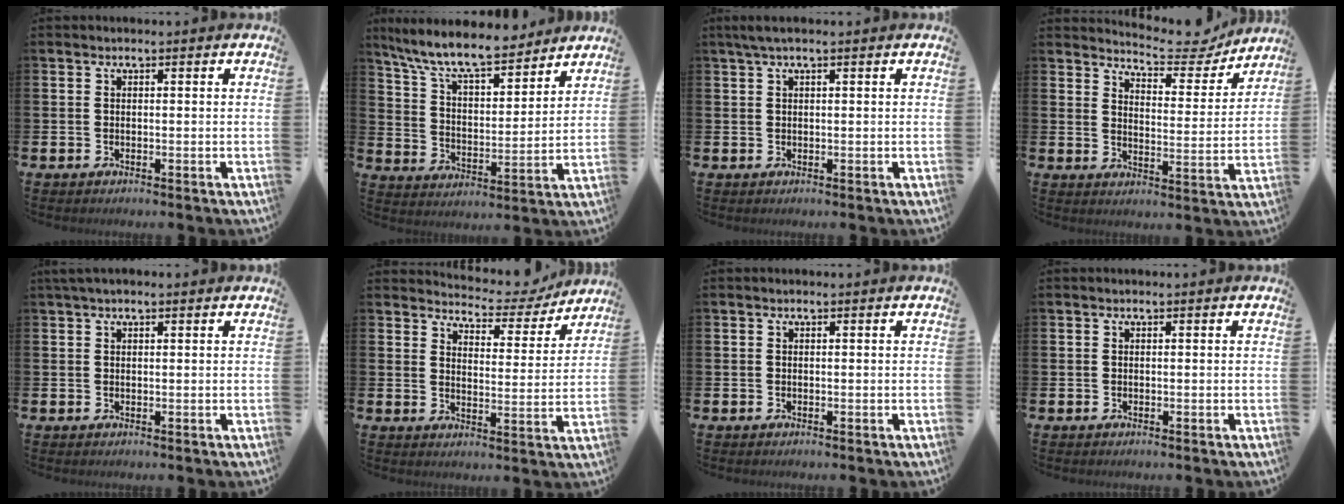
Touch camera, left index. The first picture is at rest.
{"total": 9.7, "force": [8.8, 2.0, 3.6], "torque": [-0.105, -0.054, 0.154]}
{"total": 1.7, "force": [1.0, 0.1, 1.4], "torque": [-0.033, 0.007, 0.018]}
{"total": 6.5, "force": [6.3, 1.1, 1.1], "torque": [-0.037, -0.045, 0.107]}
{"total": 1.3, "force": [1.0, 0.3, 0.8], "torque": [-0.016, 0.003, 0.017]}
{"total": 4.7, "force": [4.6, 1.1, 0.4], "torque": [-0.020, -0.041, 0.073]}
{"total": 0.0}
{"total": 0.0}